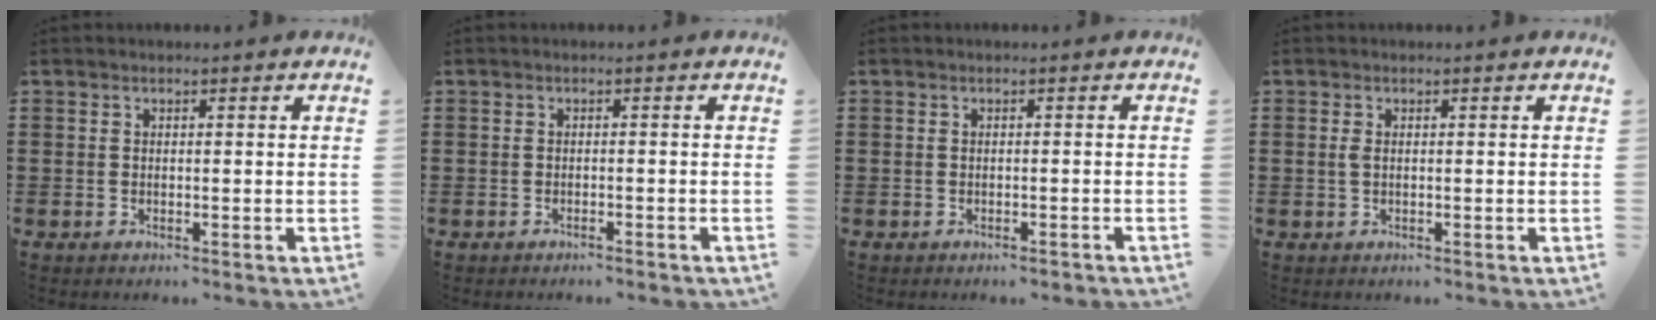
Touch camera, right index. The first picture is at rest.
{"total": 0.7, "force": [-0.7, 0.0, 0.2], "torque": [-0.005, -0.001, -0.014]}
{"total": 0.6, "force": [-0.5, 0.1, 0.3], "torque": [-0.009, -0.002, -0.010]}
{"total": 1.1, "force": [0.1, 0.5, 1.0], "torque": [-0.028, 0.000, -0.003]}